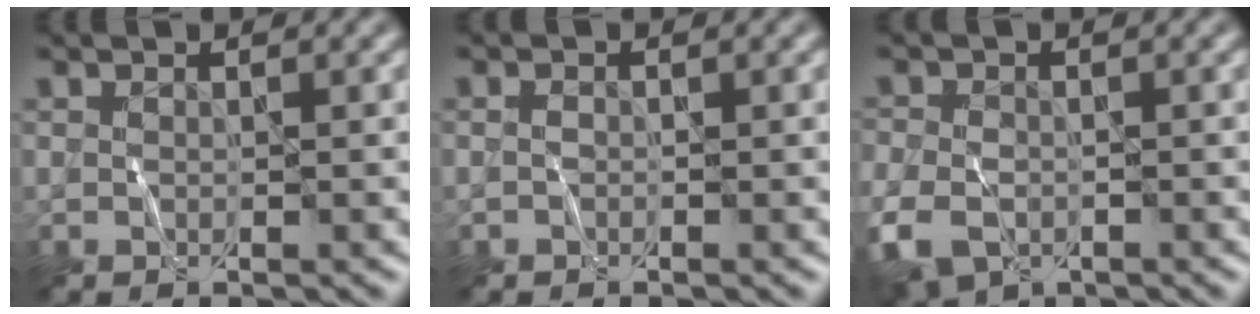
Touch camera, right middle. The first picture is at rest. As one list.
[{"total": 0.6, "force": [-0.2, 0.5, 0.3], "torque": [-0.008, 0.002, -0.005]}, {"total": 5.3, "force": [-2.7, 3.5, 3.0], "torque": [-0.071, -0.014, -0.056]}]